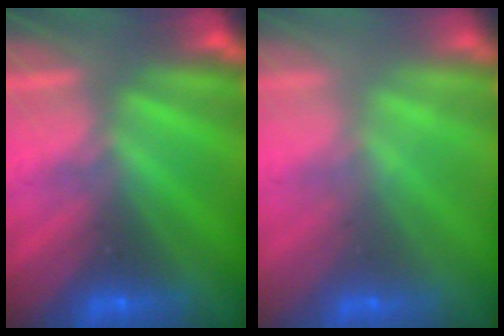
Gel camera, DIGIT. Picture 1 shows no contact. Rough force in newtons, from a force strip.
{"total": 2.2}